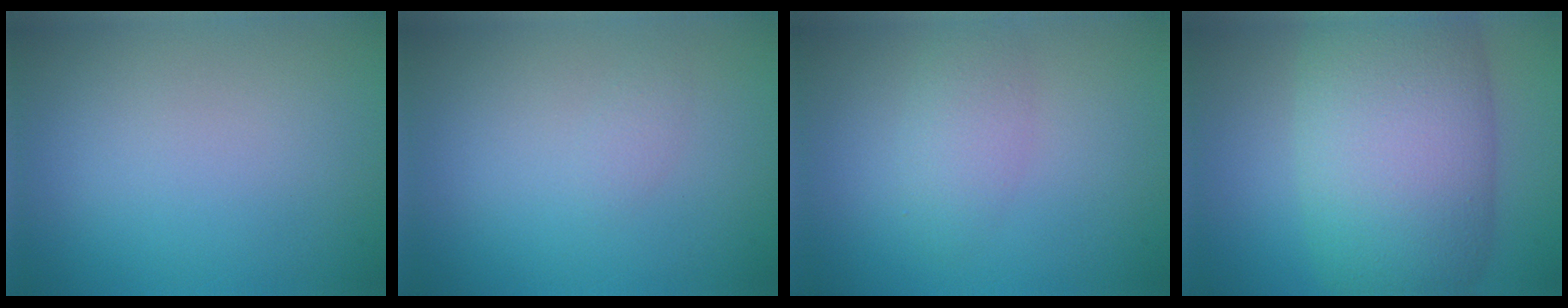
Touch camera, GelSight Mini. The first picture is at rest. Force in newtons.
{"total": 0.8, "press": 0.8, "slide": 0.0}
{"total": 2.2, "press": 2.2, "slide": 0.1}
{"total": 12.0, "press": 12.0, "slide": 0.6}